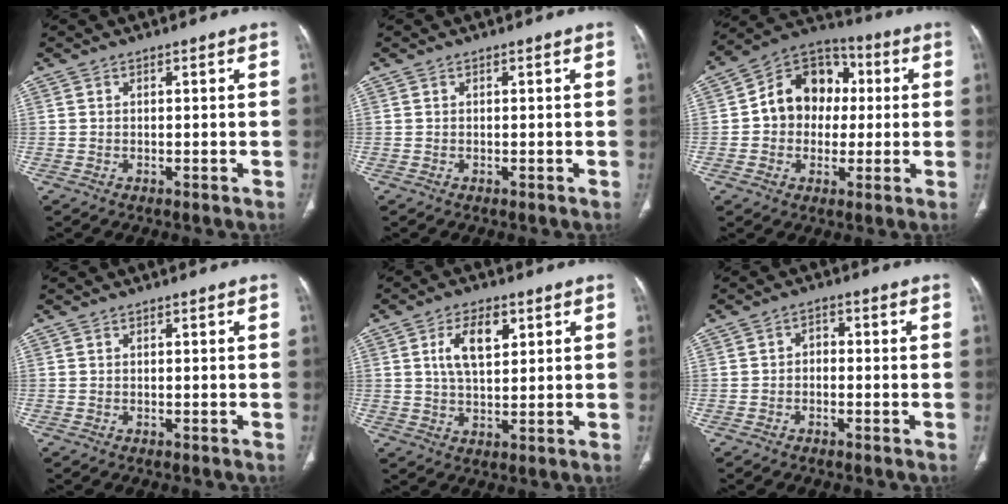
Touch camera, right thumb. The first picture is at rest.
{"total": 0.0}
{"total": 13.8, "force": [1.1, 11.2, 8.1], "torque": [-0.081, 0.029, 0.008]}
{"total": 0.0}
{"total": 7.9, "force": [2.8, 4.1, 6.2], "torque": [-0.101, -0.007, 0.052]}
{"total": 2.2, "force": [-0.6, 1.7, 1.4], "torque": [-0.013, 0.014, -0.018]}